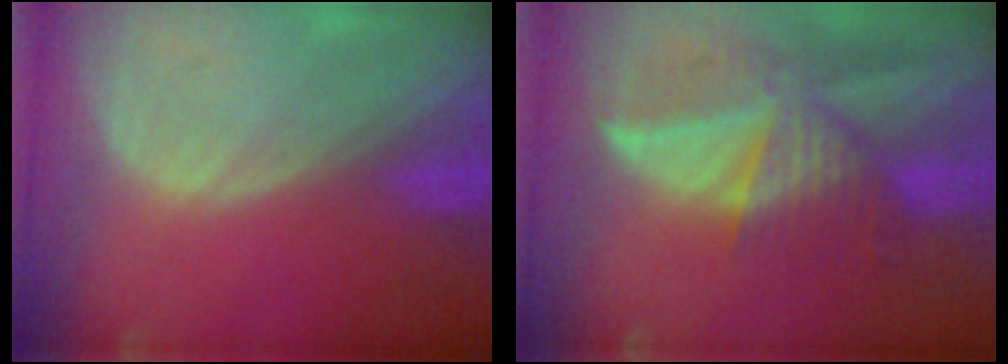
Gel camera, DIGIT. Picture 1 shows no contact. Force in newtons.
{"total": 9.6, "press": 8.4, "slide": 4.5}